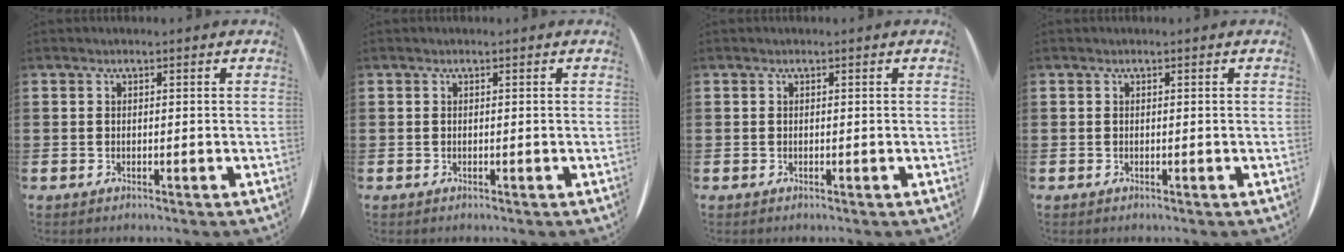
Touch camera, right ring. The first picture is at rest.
{"total": 0.0}
{"total": 0.0}
{"total": 0.0}